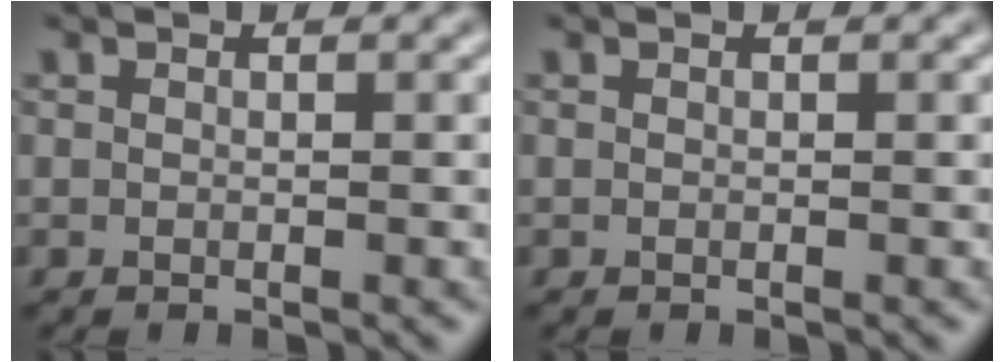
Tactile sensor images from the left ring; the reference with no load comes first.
{"total": 0.0}